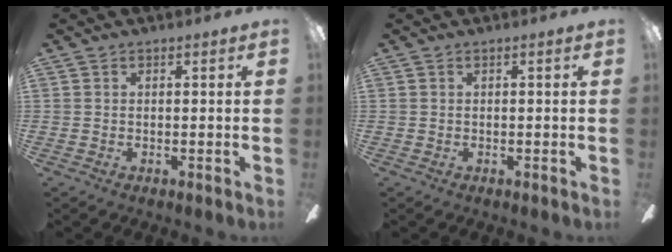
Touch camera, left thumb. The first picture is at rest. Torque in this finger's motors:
{"motor_torque": [-0.03, -0.01, 0.02, 0.00, 0.00]}